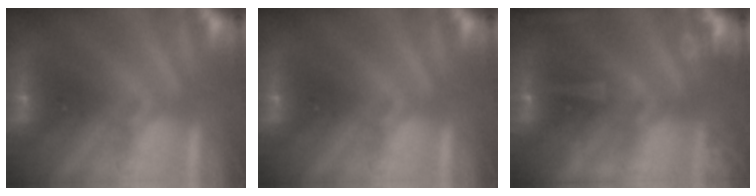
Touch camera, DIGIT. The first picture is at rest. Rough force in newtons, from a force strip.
{"total": 0.0}
{"total": 7.5}